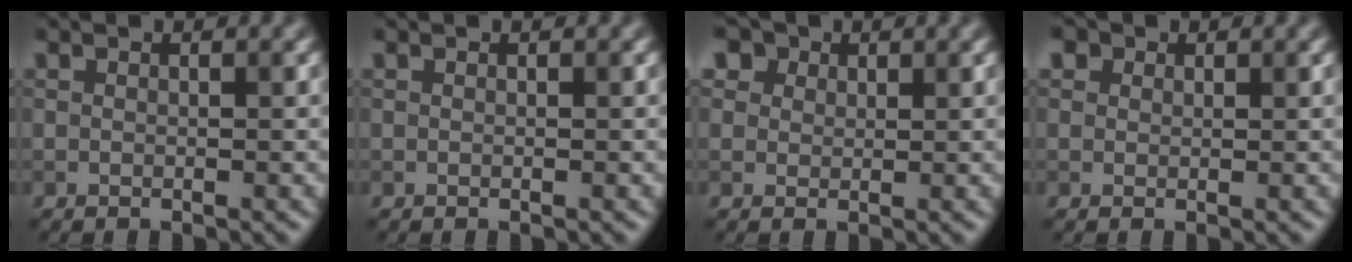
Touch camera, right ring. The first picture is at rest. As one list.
[{"total": 0.0}, {"total": 5.7, "force": [3.4, 3.8, 2.5], "torque": [-0.060, 0.013, 0.039]}, {"total": 2.6, "force": [1.6, 1.8, 1.1], "torque": [-0.019, 0.011, 0.001]}]